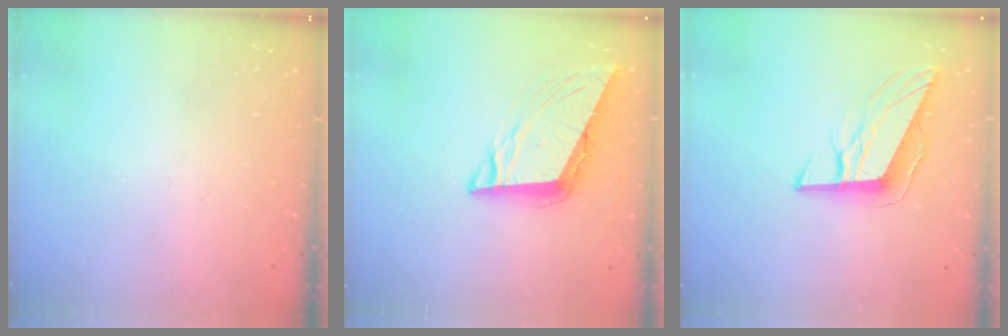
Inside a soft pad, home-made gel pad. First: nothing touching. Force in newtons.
{"total": 9.8, "press": 9.3, "slide": 3.1}
{"total": 10.7, "press": 10.3, "slide": 2.6}